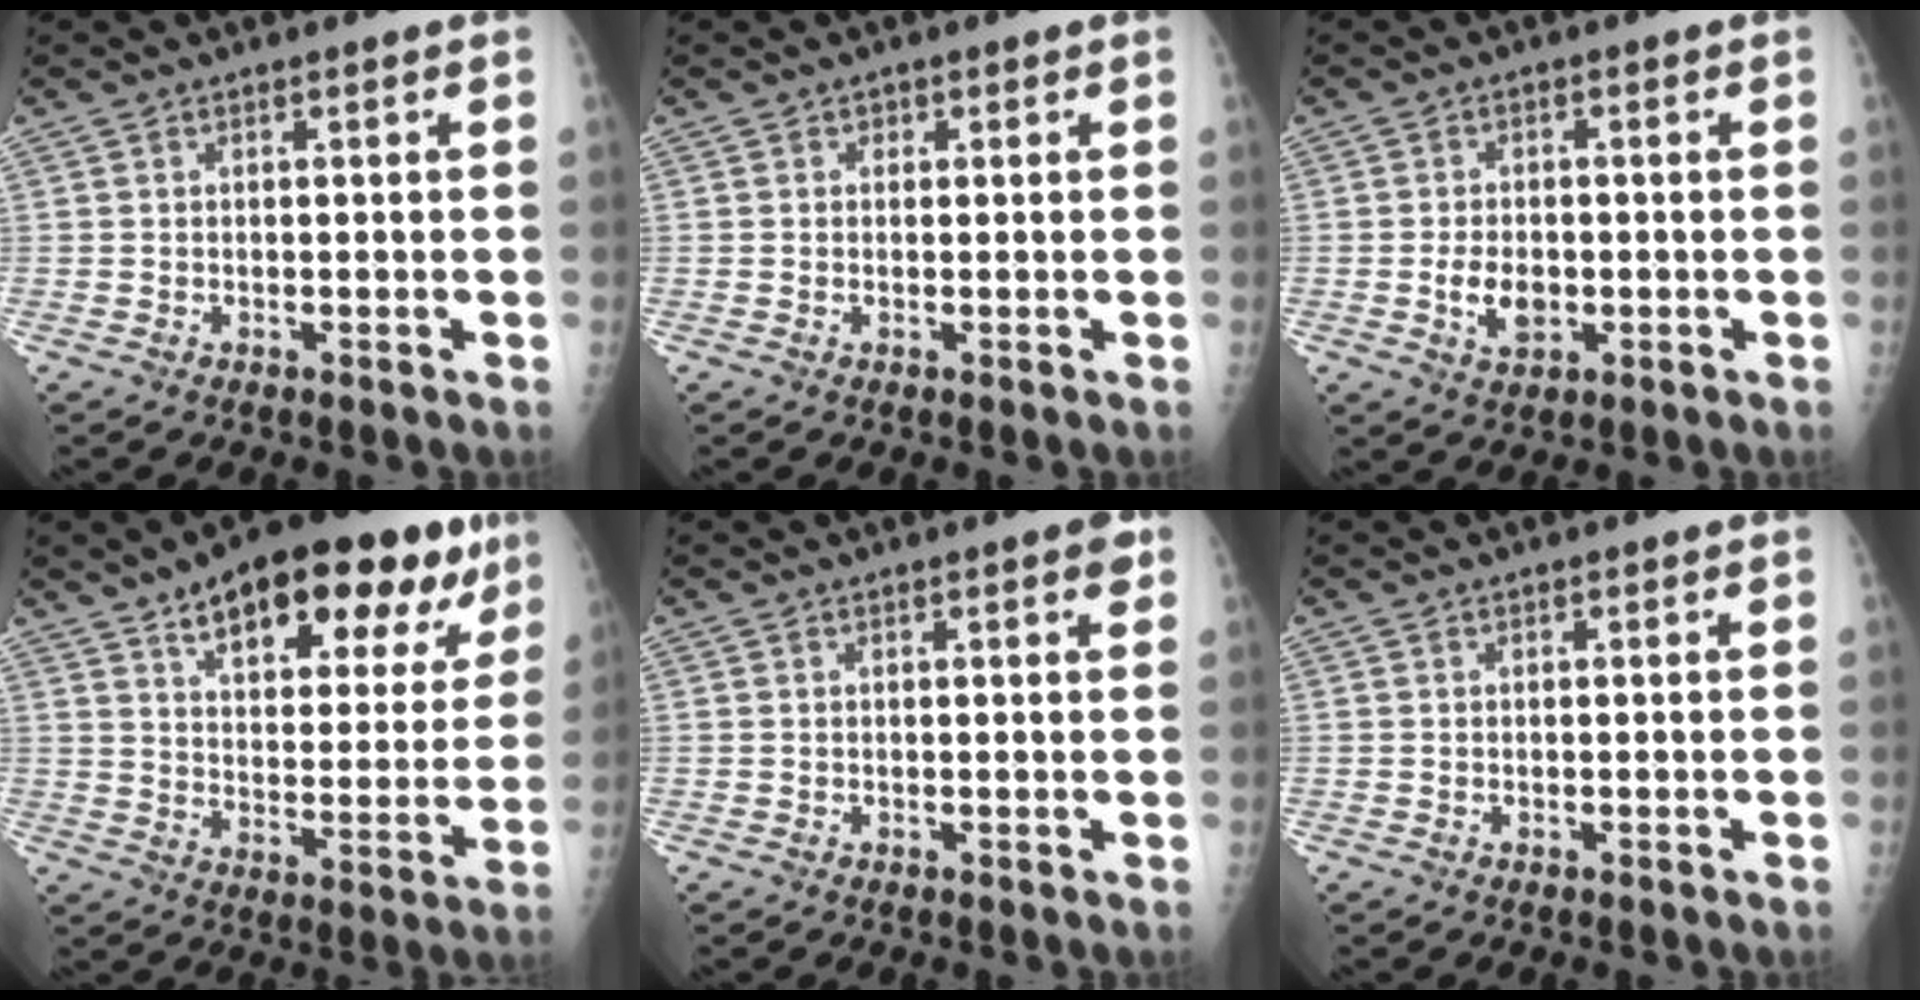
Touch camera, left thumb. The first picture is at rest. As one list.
[{"total": 0.8, "force": [0.3, 0.8, 0.2], "torque": [0.006, 0.000, 0.003]}, {"total": 5.1, "force": [-1.1, 3.4, 3.6], "torque": [-0.055, 0.000, -0.015]}, {"total": 23.3, "force": [13.9, 9.8, 15.9], "torque": [-0.179, -0.028, 0.202]}, {"total": 2.2, "force": [1.1, 0.6, 1.8], "torque": [-0.018, 0.000, 0.011]}, {"total": 0.0}]